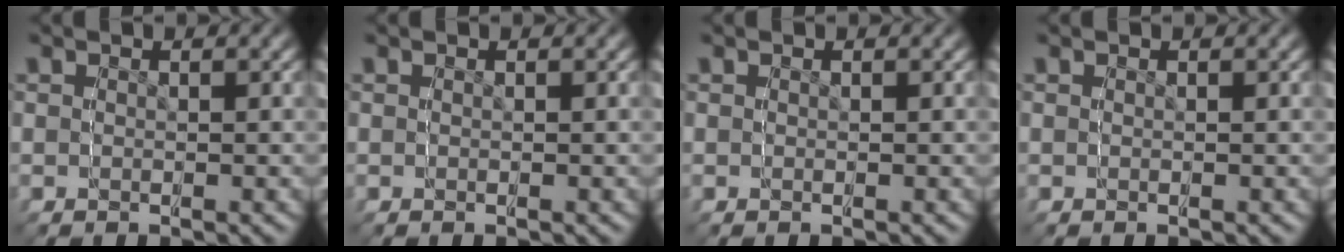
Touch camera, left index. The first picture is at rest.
{"total": 0.0}
{"total": 0.0}
{"total": 0.0}